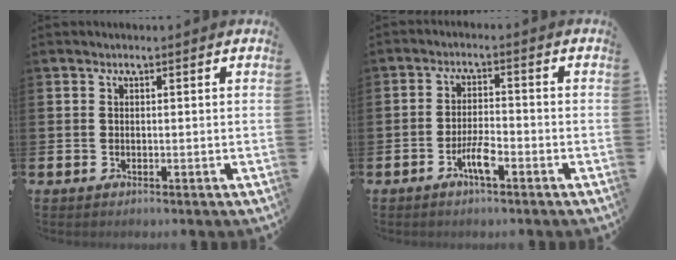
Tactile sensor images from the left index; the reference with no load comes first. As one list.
[{"total": 3.7, "force": [-1.9, 0.9, 3.1], "torque": [-0.059, 0.002, -0.036]}]